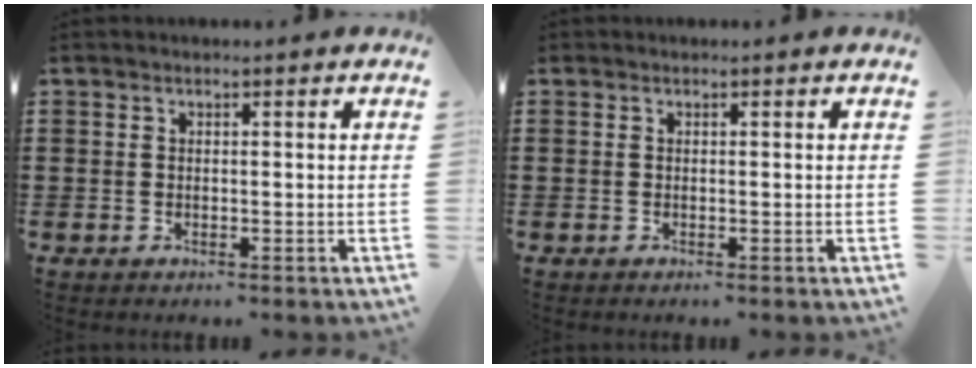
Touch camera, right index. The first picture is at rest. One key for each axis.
{"total": 0.0}